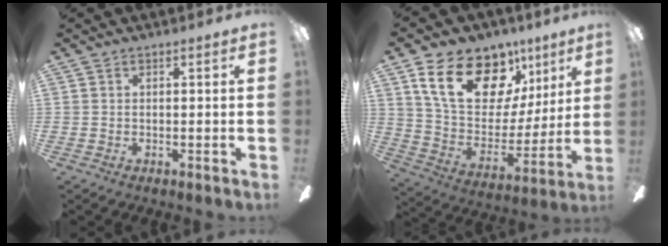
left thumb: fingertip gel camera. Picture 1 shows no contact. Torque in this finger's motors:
{"motor_torque": [0.43, 0.54, 1.69, -1.08, 0.35]}